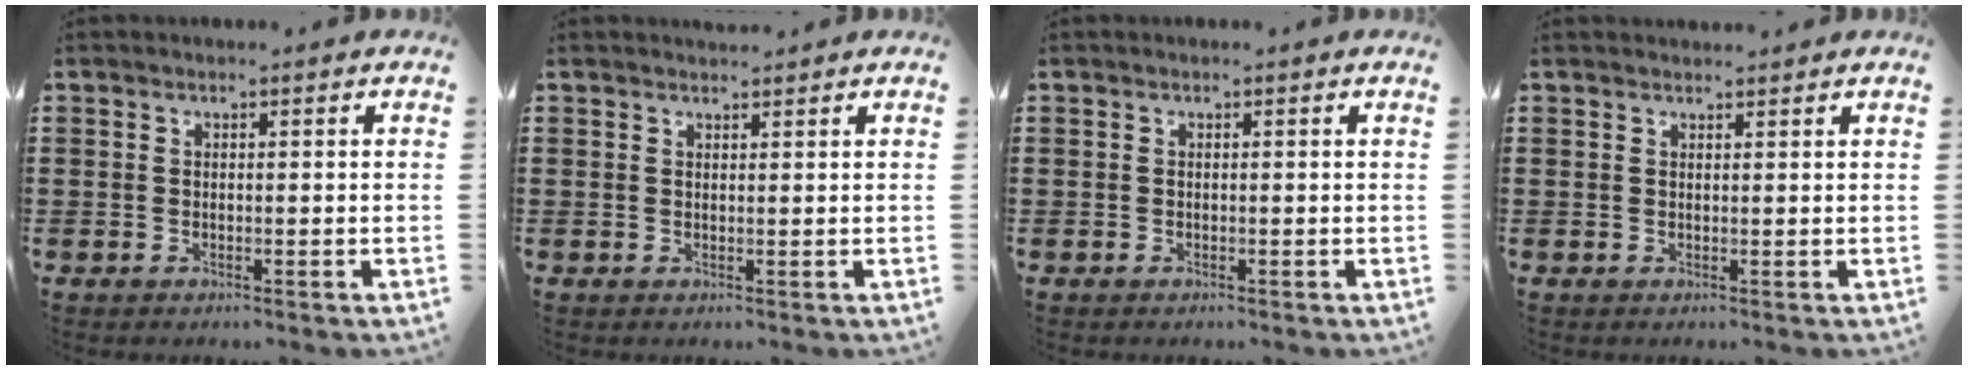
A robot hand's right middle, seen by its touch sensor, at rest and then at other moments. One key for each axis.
{"total": 1.1, "fx": 1.1, "fy": 0.2, "fz": -0.1, "tx": -0.002, "ty": -0.001, "tz": 0.021}
{"total": 0.0}
{"total": 1.0, "fx": 1.0, "fy": 0.0, "fz": 0.0, "tx": -0.003, "ty": -0.003, "tz": 0.021}